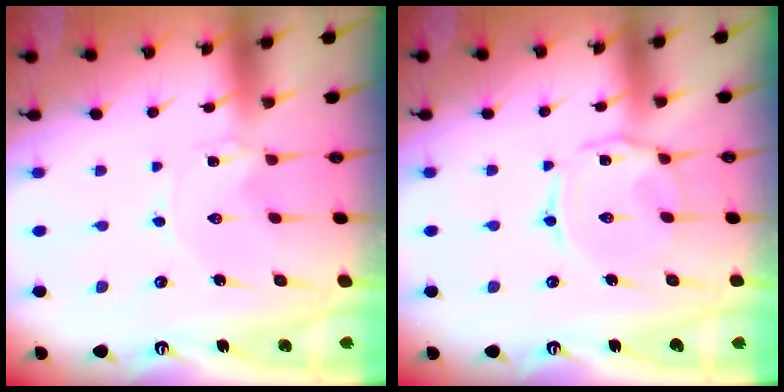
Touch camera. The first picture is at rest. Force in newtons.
{"total": 2.9, "press": 2.8, "slide": 0.4}